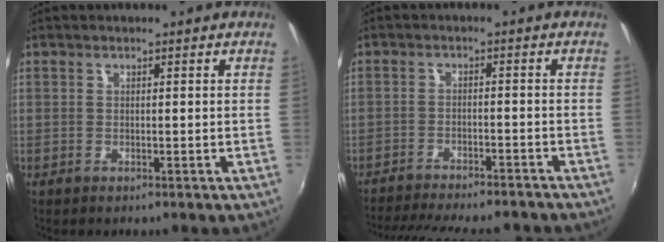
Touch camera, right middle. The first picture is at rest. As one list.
[{"total": 18.0, "force": [-15.8, 3.9, 7.8], "torque": [-0.159, -0.021, -0.218]}]